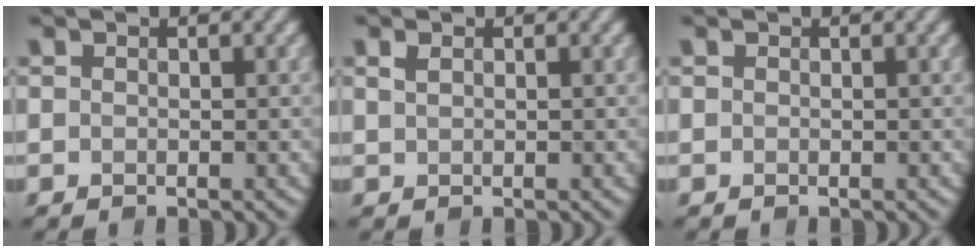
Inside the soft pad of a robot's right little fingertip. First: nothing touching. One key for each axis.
{"total": 0.8, "fx": 0.5, "fy": 0.3, "fz": 0.6, "tx": -0.014, "ty": 0.003, "tz": 0.011}
{"total": 0.0}